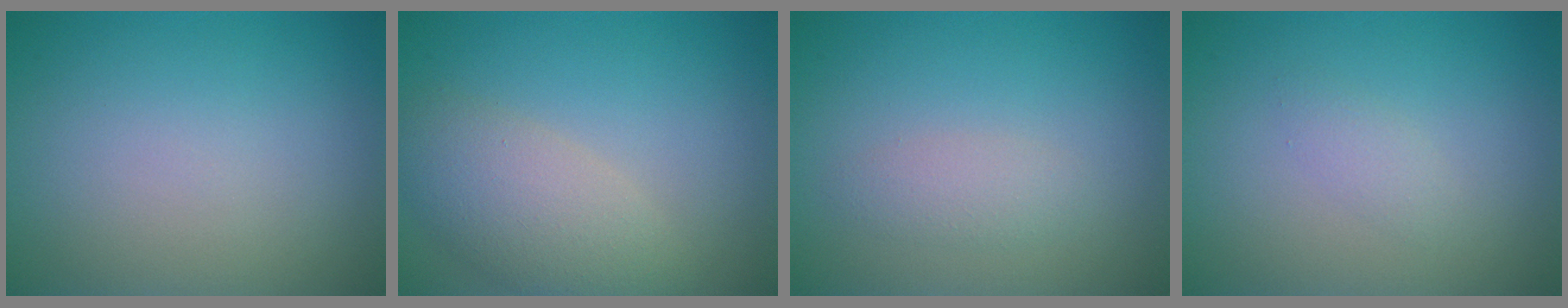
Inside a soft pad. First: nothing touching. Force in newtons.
{"total": 4.9, "press": 4.9, "slide": 0.3}
{"total": 1.6, "press": 1.6, "slide": 0.1}
{"total": 1.1, "press": 1.1, "slide": 0.0}